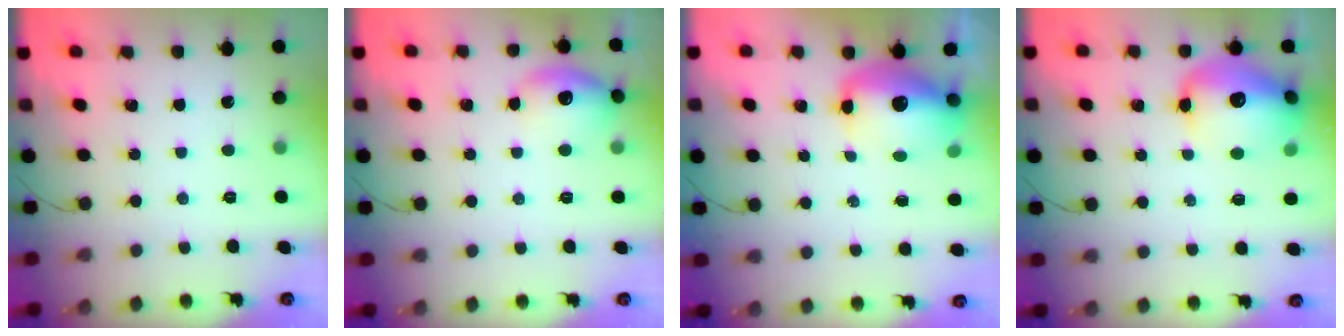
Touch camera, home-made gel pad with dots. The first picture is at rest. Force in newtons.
{"total": 10.3, "press": 10.2, "slide": 1.5}
{"total": 12.8, "press": 12.4, "slide": 2.9}
{"total": 16.9, "press": 16.3, "slide": 4.3}